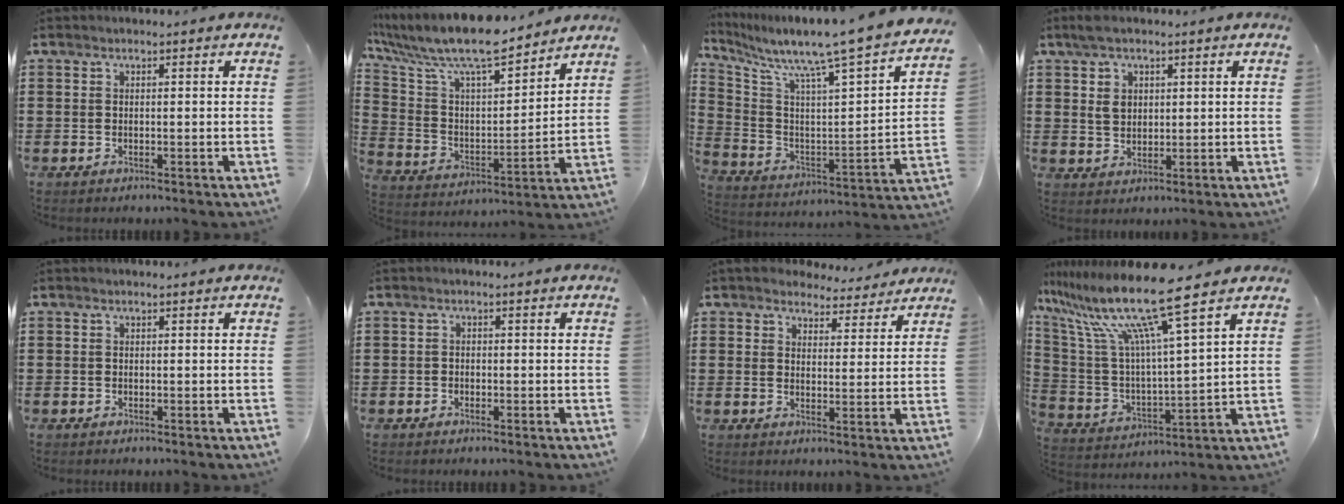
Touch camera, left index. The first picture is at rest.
{"total": 10.4, "force": [9.2, 1.4, 4.6], "torque": [-0.130, -0.064, 0.156]}
{"total": 8.7, "force": [7.8, -1.0, 3.7], "torque": [-0.102, -0.083, 0.114]}
{"total": 4.0, "force": [1.9, 2.5, 2.5], "torque": [-0.058, 0.011, 0.034]}
{"total": 0.0}
{"total": 1.0, "force": [-0.7, 0.7, 0.1], "torque": [-0.006, 0.001, -0.015]}
{"total": 4.3, "force": [4.2, 0.9, 0.4], "torque": [-0.027, -0.015, 0.078]}
{"total": 14.3, "force": [10.5, 0.2, 9.6], "torque": [-0.230, -0.067, 0.171]}